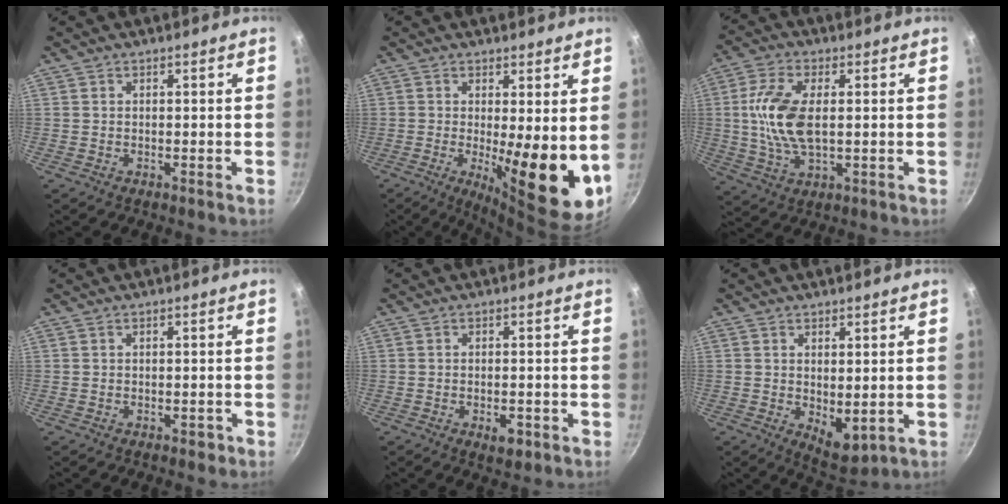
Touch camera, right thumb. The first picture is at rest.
{"total": 12.7, "force": [-0.5, 3.1, 12.3], "torque": [-0.159, -0.025, -0.001]}
{"total": 11.7, "force": [0.9, 5.9, 10.1], "torque": [-0.202, 0.004, 0.015]}
{"total": 1.2, "force": [-0.6, 0.7, 0.7], "torque": [-0.002, 0.010, -0.003]}
{"total": 3.4, "force": [-1.4, 1.7, 2.6], "torque": [-0.033, 0.005, -0.017]}
{"total": 6.1, "force": [0.4, 3.2, 5.2], "torque": [-0.064, -0.021, 0.017]}